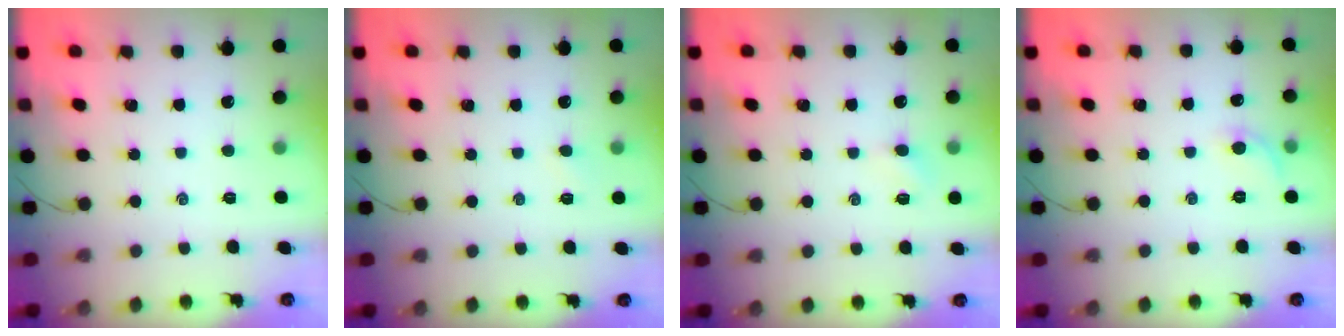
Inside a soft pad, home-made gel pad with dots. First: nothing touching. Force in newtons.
{"total": 2.5, "press": 2.3, "slide": 0.8}
{"total": 3.3, "press": 3.1, "slide": 1.2}
{"total": 4.9, "press": 4.7, "slide": 1.5}